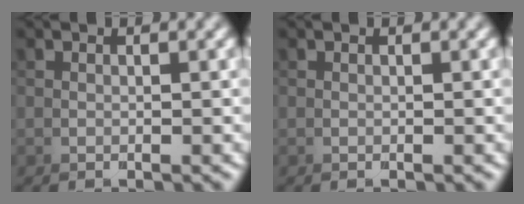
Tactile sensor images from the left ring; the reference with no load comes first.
{"total": 0.0}